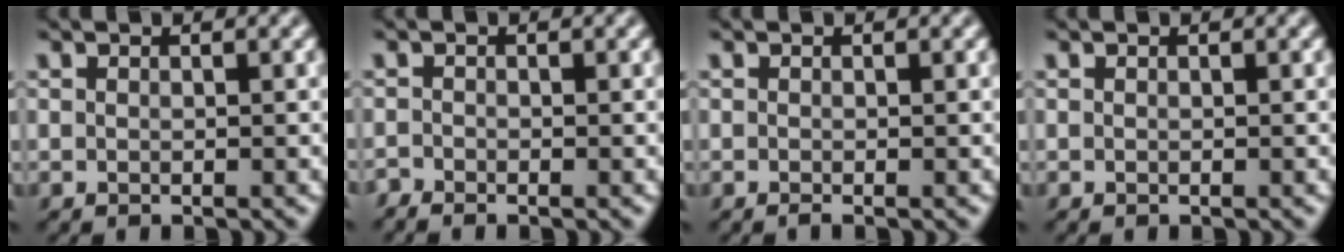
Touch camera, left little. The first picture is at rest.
{"total": 0.9, "force": [-0.8, 0.3, 0.1], "torque": [-0.003, 0.001, -0.019]}
{"total": 0.5, "force": [-0.3, 0.1, 0.4], "torque": [-0.008, -0.002, -0.006]}
{"total": 0.0}